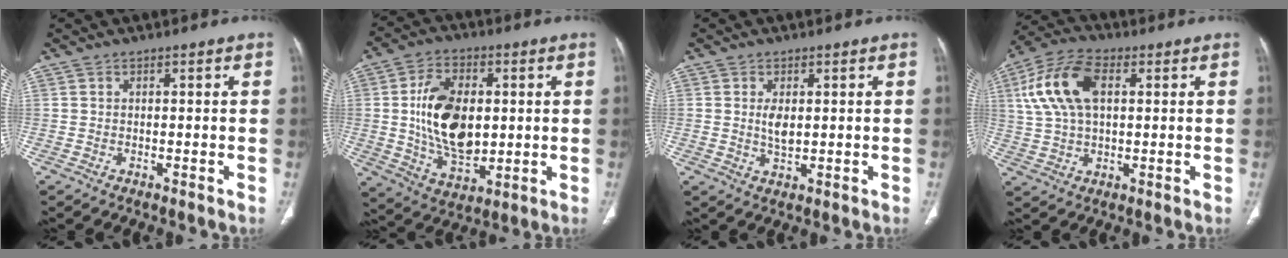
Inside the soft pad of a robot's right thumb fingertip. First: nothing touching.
{"total": 16.0, "force": [1.3, 9.8, 12.6], "torque": [-0.201, -0.009, 0.030]}
{"total": 3.3, "force": [0.5, 1.7, 2.8], "torque": [-0.051, -0.008, 0.014]}
{"total": 13.4, "force": [3.5, 7.5, 10.5], "torque": [-0.218, 0.017, 0.064]}